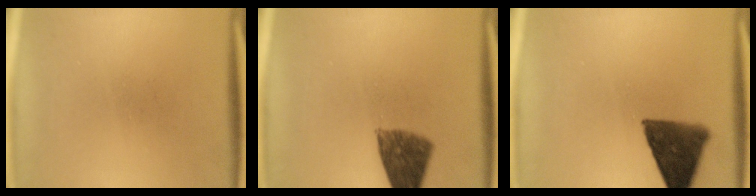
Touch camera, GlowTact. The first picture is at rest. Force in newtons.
{"total": 8.3}
{"total": 11.1}